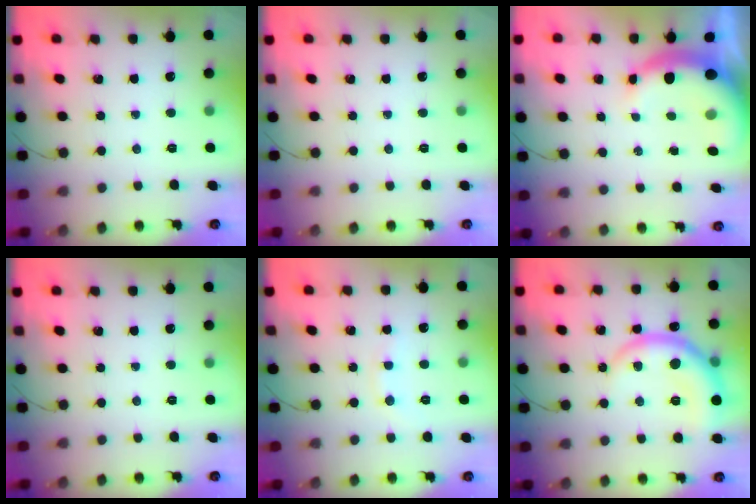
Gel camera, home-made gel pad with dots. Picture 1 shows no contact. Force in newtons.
{"total": 0.0}
{"total": 8.3, "press": 8.1, "slide": 1.5}
{"total": 0.0}
{"total": 4.3, "press": 4.1, "slide": 1.4}
{"total": 12.8, "press": 12.8, "slide": 0.5}